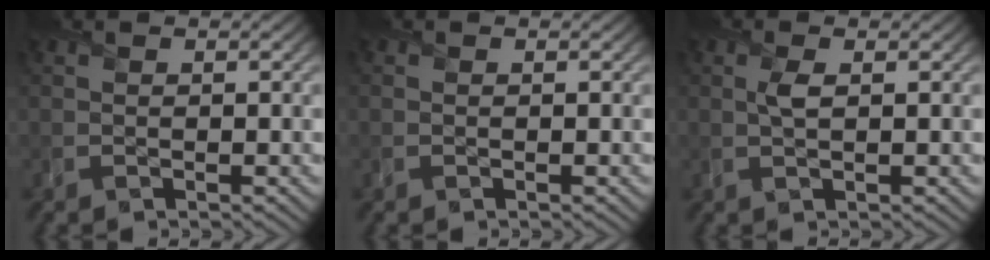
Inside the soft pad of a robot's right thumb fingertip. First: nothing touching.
{"total": 0.0}
{"total": 1.6, "force": [0.6, 0.5, 1.4], "torque": [-0.032, 0.002, 0.010]}